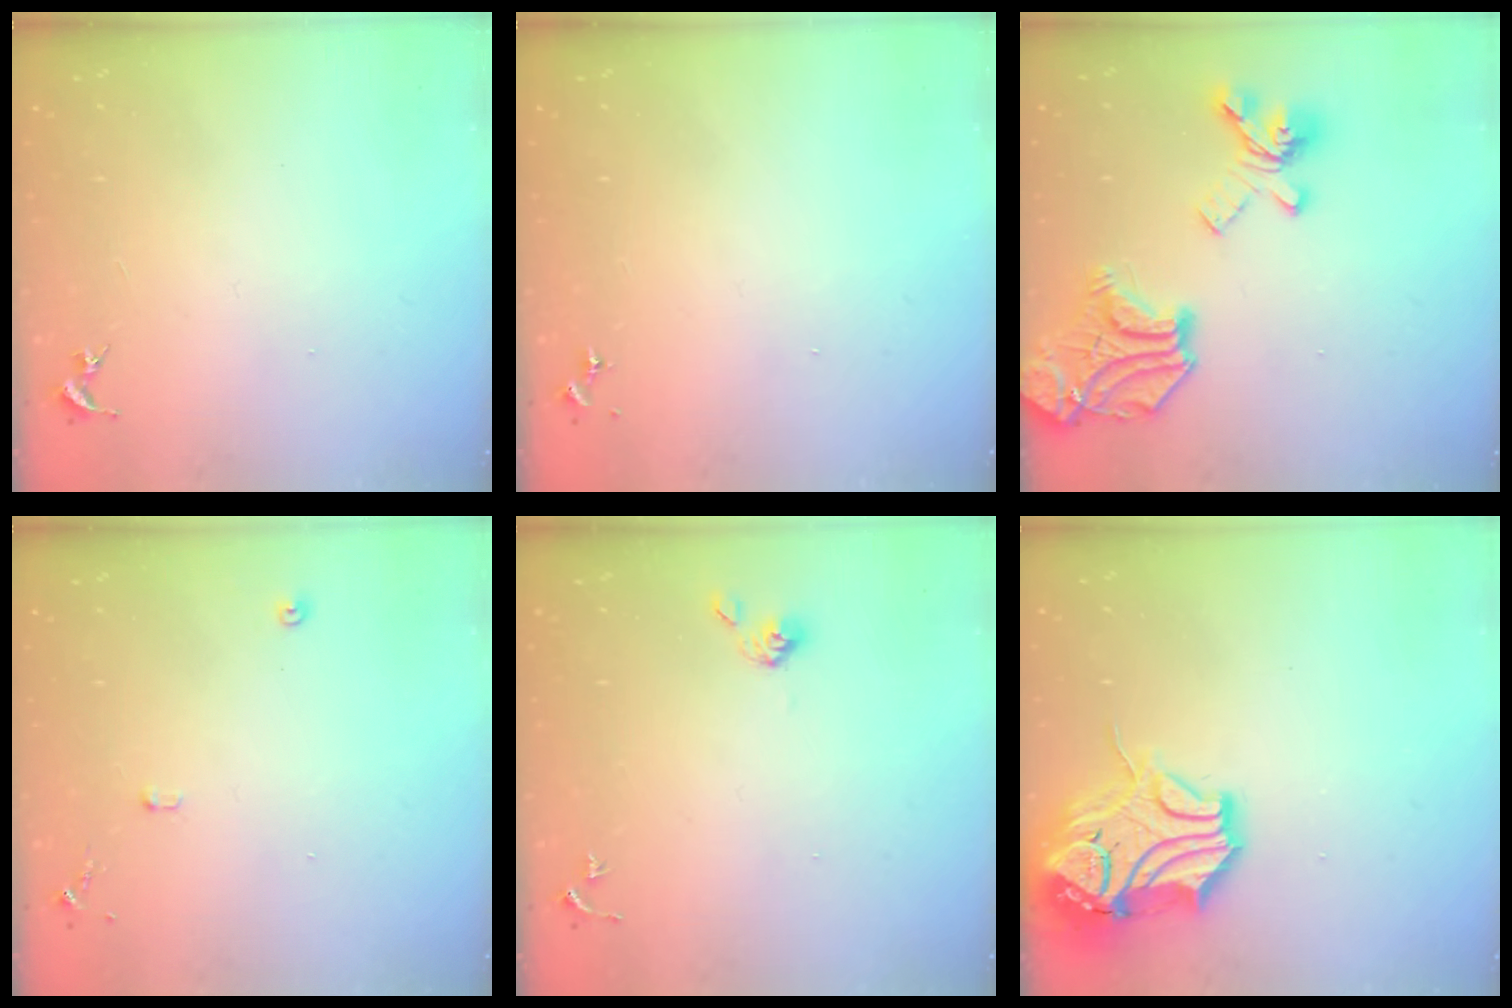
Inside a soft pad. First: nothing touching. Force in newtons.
{"total": 0.0}
{"total": 21.3, "press": 21.2, "slide": 1.6}
{"total": 7.4, "press": 7.4, "slide": 0.8}
{"total": 4.0, "press": 3.9, "slide": 0.8}
{"total": 17.2, "press": 17.1, "slide": 2.0}